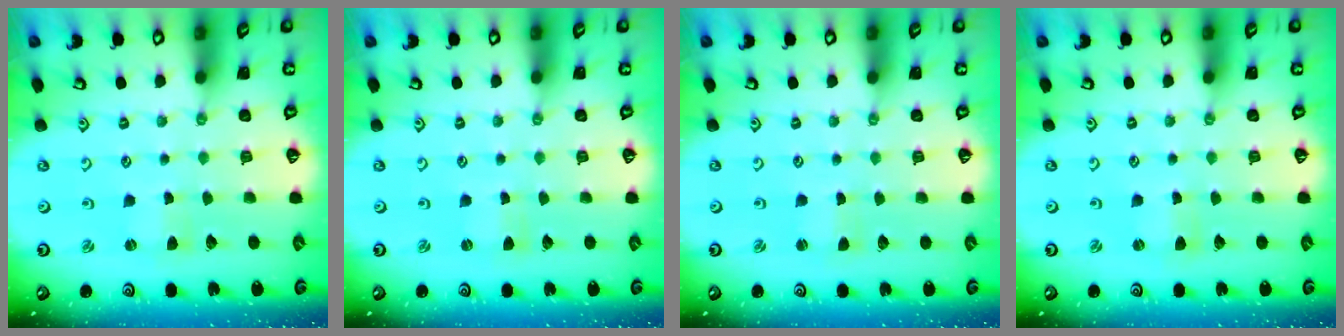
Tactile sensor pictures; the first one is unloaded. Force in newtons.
{"total": 0.0}
{"total": 1.1, "press": 1.1, "slide": 0.1}
{"total": 0.0}